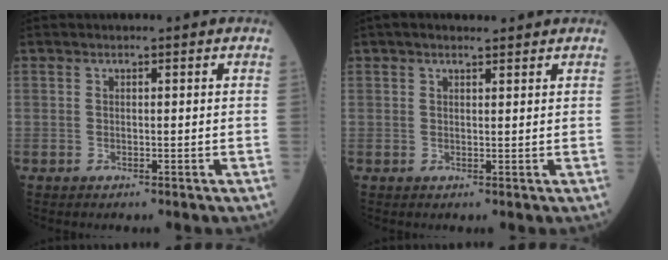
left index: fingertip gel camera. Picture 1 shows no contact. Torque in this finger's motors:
{"motor_torque": [0.91, -1.22, 0.14, 0.04]}